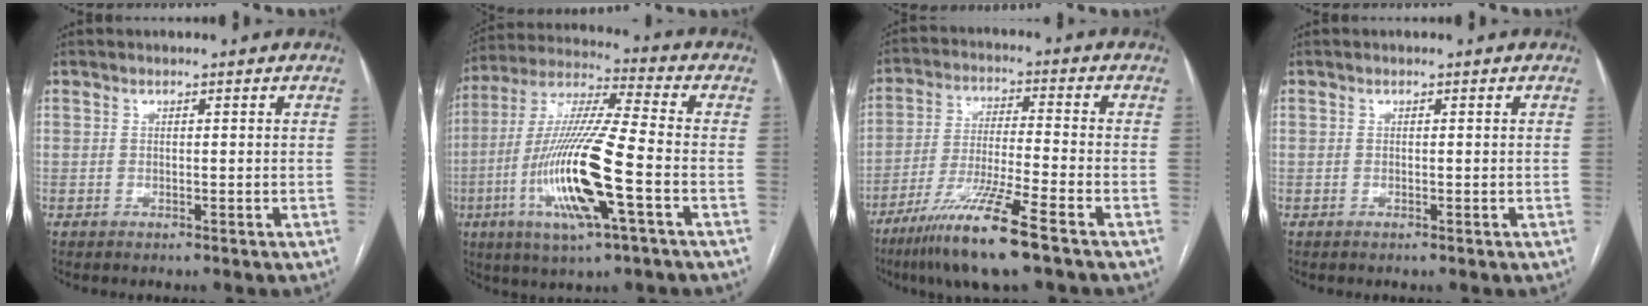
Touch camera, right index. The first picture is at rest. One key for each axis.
{"total": 17.4, "fx": -5.3, "fy": 1.1, "fz": 16.5, "tx": -0.341, "ty": -0.015, "tz": -0.099}
{"total": 12.4, "fx": -8.0, "fy": -0.4, "fz": 9.4, "tx": -0.188, "ty": -0.035, "tz": -0.148}
{"total": 0.0}